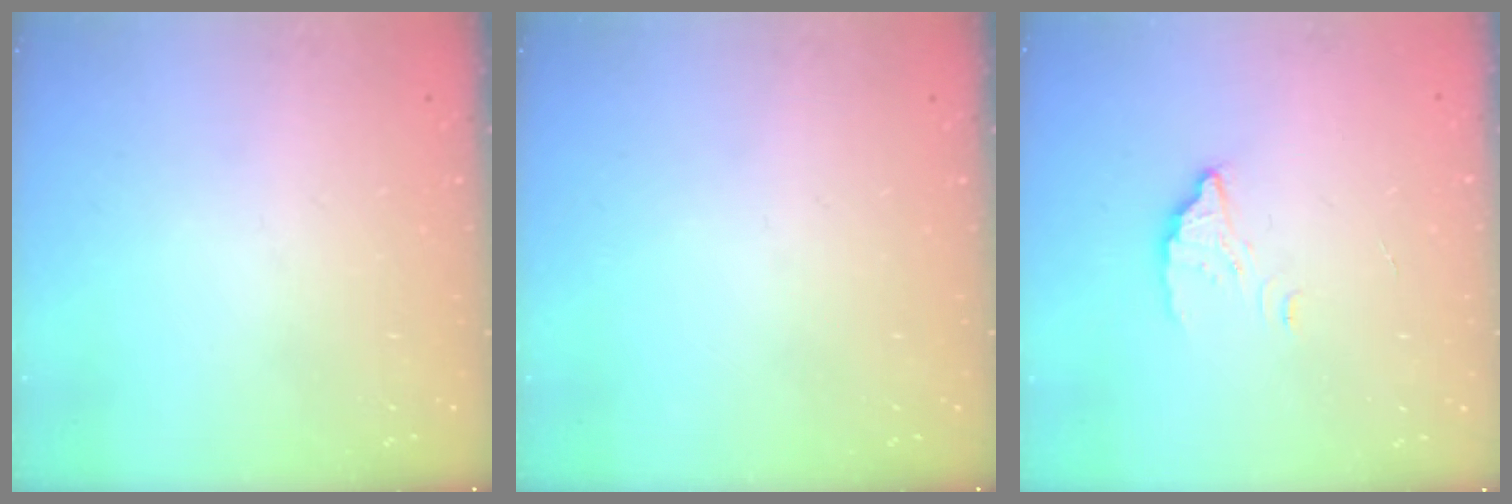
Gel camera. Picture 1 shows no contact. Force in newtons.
{"total": 0.0}
{"total": 2.9, "press": 2.9, "slide": 0.2}